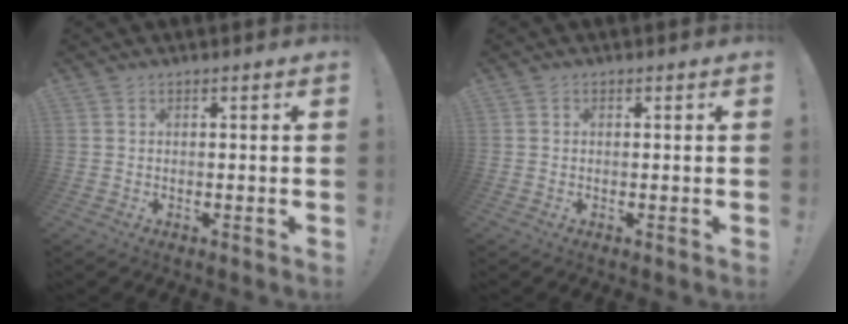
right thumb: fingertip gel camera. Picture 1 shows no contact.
{"total": 0.0}